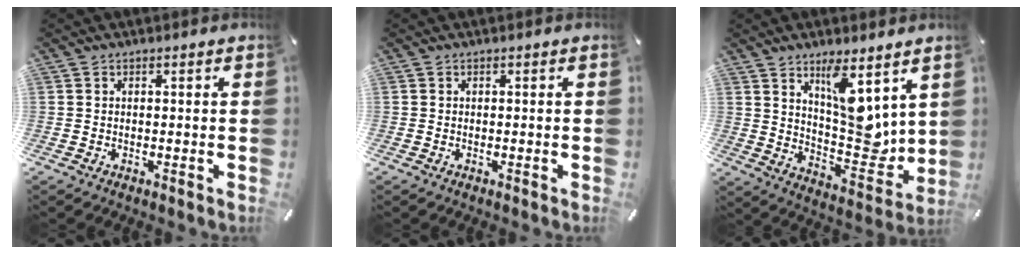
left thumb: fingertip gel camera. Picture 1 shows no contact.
{"total": 0.0}
{"total": 13.2, "force": [6.8, 5.9, 9.6], "torque": [-0.127, -0.062, 0.123]}